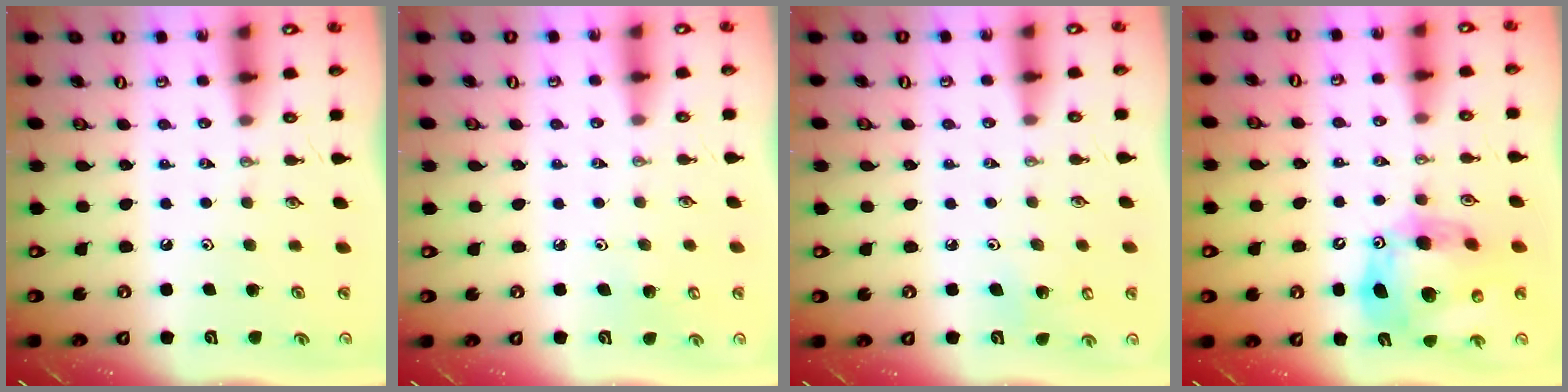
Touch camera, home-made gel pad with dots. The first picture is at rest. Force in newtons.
{"total": 4.8, "press": 4.7, "slide": 0.4}
{"total": 5.3, "press": 5.3, "slide": 0.5}
{"total": 17.4, "press": 17.2, "slide": 2.7}